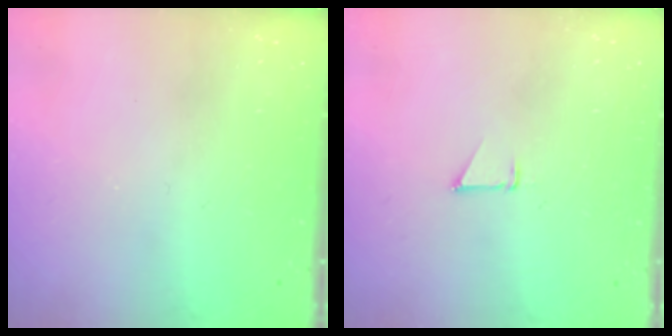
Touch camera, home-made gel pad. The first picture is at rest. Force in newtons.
{"total": 0.9, "press": 0.9, "slide": 0.1}